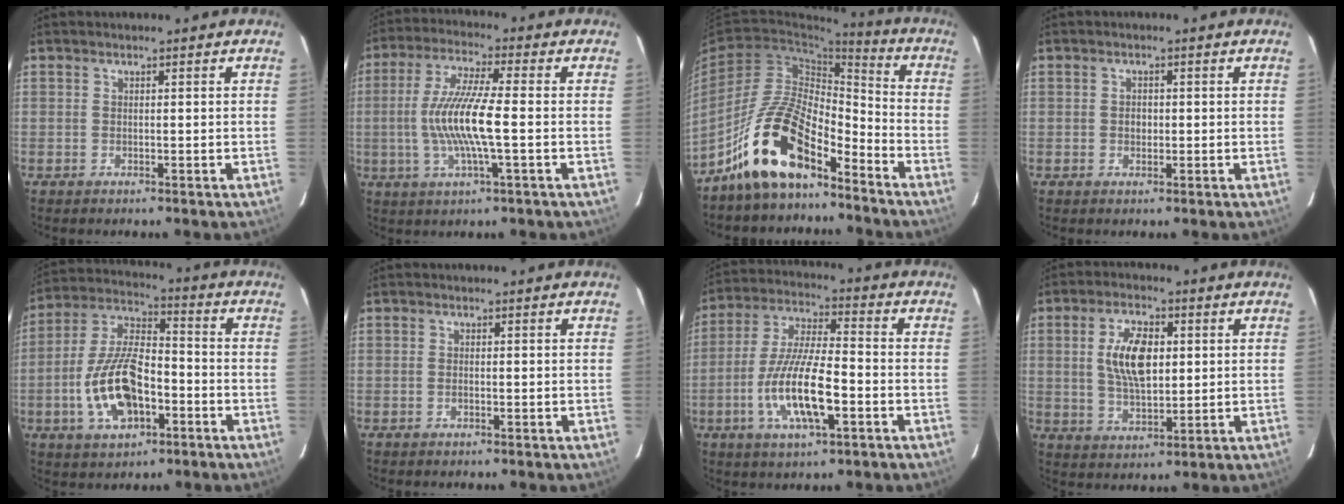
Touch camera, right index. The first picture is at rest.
{"total": 11.7, "force": [-1.5, 1.1, 11.6], "torque": [-0.229, -0.002, -0.029]}
{"total": 14.6, "force": [-10.5, 5.2, 8.6], "torque": [-0.164, 0.021, -0.194]}
{"total": 1.5, "force": [-0.1, 1.3, 0.7], "torque": [-0.012, 0.004, -0.003]}
{"total": 15.1, "force": [-5.0, 7.5, 12.2], "torque": [-0.252, 0.011, -0.084]}
{"total": 0.6, "force": [-0.3, 0.3, 0.4], "torque": [-0.010, 0.001, -0.006]}
{"total": 14.2, "force": [-4.8, 3.8, 12.8], "torque": [-0.264, -0.010, -0.087]}
{"total": 9.7, "force": [1.7, 4.8, 8.3], "torque": [-0.158, 0.008, 0.034]}